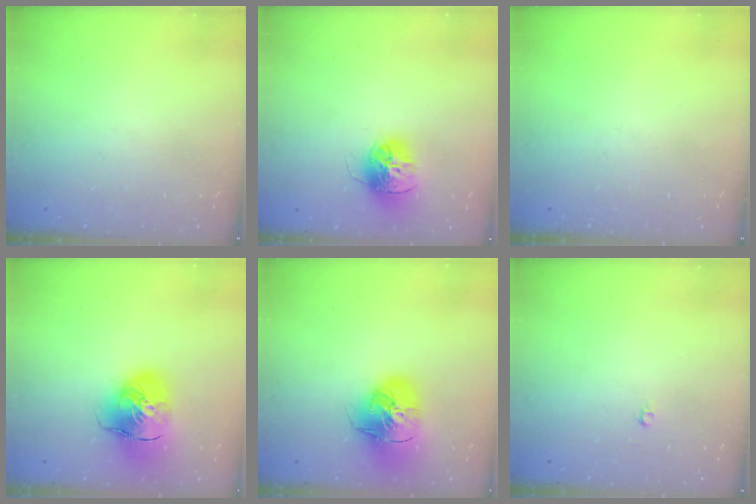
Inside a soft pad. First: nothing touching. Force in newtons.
{"total": 13.7, "press": 13.7, "slide": 1.2}
{"total": 0.0}
{"total": 14.9, "press": 14.7, "slide": 2.5}
{"total": 17.4, "press": 17.2, "slide": 2.7}
{"total": 2.2, "press": 2.2, "slide": 0.2}